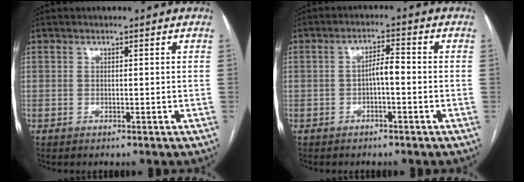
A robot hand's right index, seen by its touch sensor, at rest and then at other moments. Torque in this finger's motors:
{"motor_torque": [0.69, -0.07, 0.25, 0.07]}